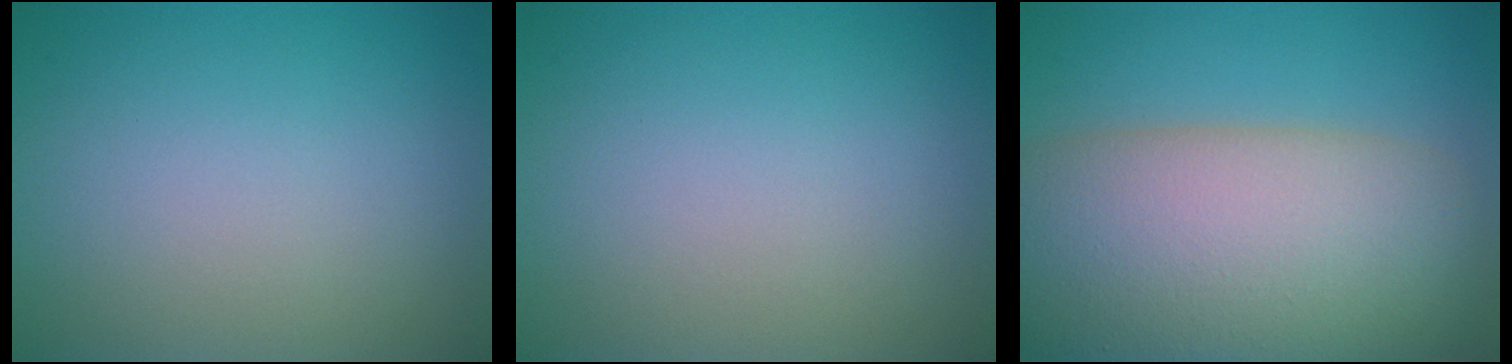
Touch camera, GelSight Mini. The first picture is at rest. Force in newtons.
{"total": 0.0}
{"total": 14.6, "press": 14.6, "slide": 0.8}